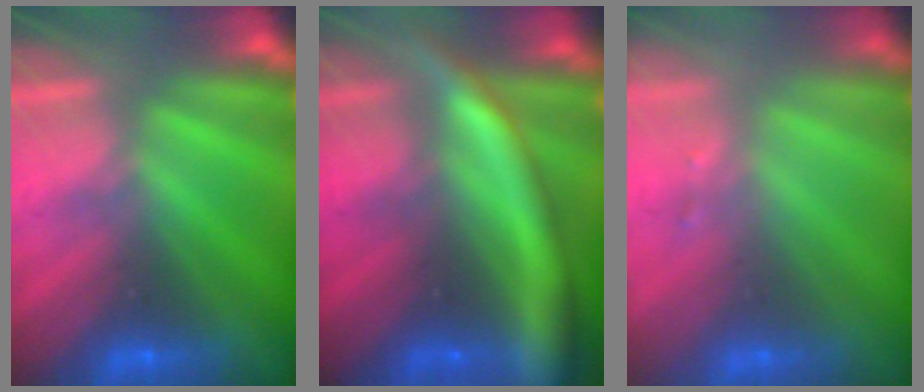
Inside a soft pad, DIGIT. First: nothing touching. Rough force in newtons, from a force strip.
{"total": 6.6}
{"total": 1.5}